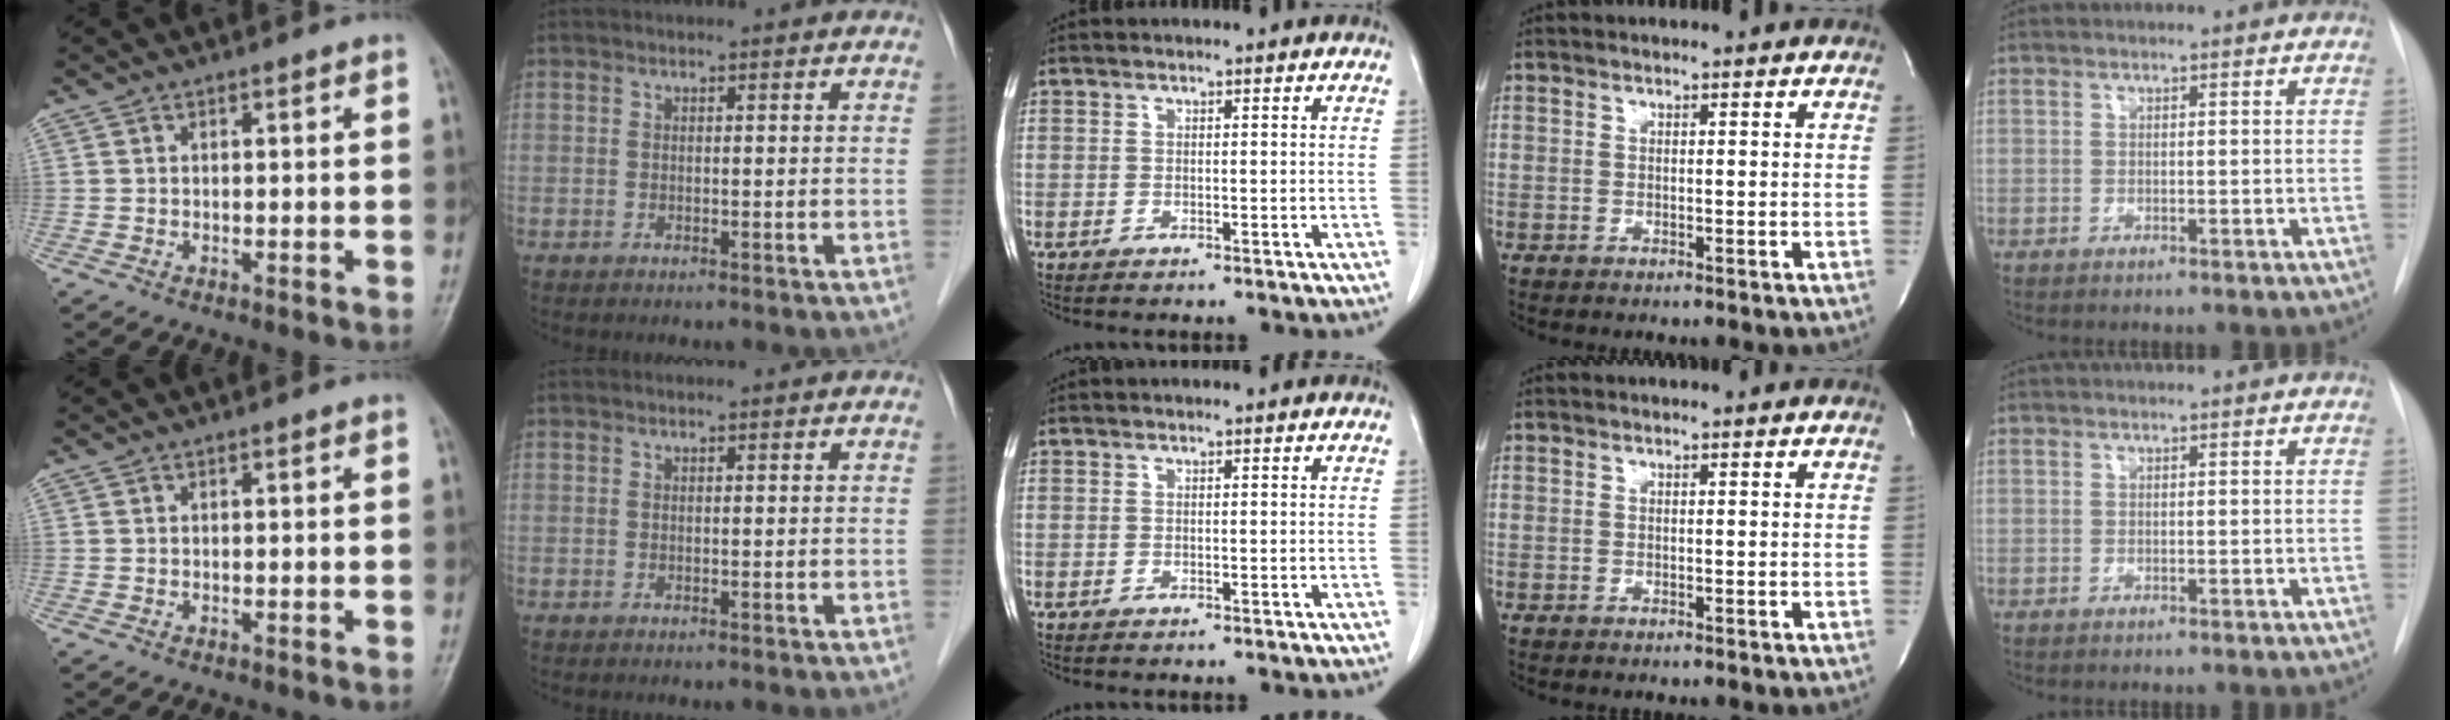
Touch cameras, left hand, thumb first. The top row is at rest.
{}